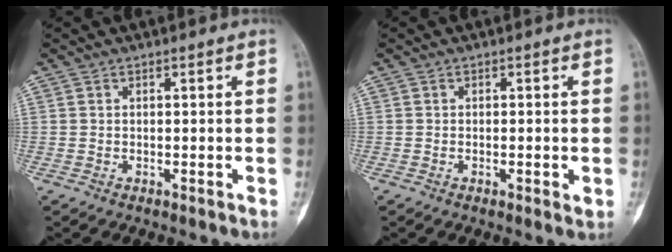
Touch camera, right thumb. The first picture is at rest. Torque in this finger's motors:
{"motor_torque": [-0.28, -0.02, -0.11, 0.13, -0.06]}